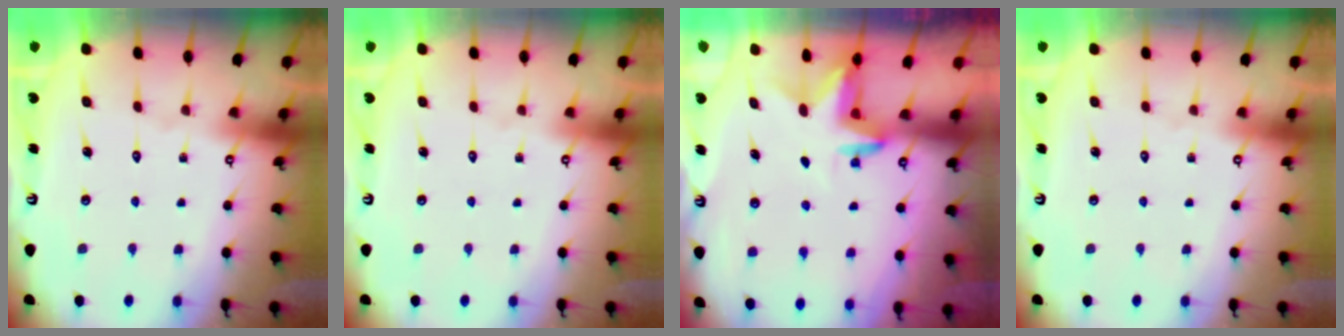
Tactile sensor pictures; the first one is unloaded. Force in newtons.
{"total": 0.0}
{"total": 3.3, "press": 3.3, "slide": 0.3}
{"total": 0.0}